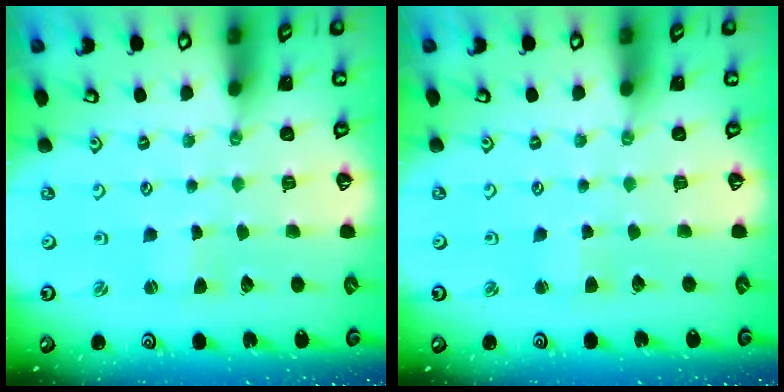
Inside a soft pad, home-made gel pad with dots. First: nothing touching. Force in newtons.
{"total": 3.0, "press": 3.0, "slide": 0.3}